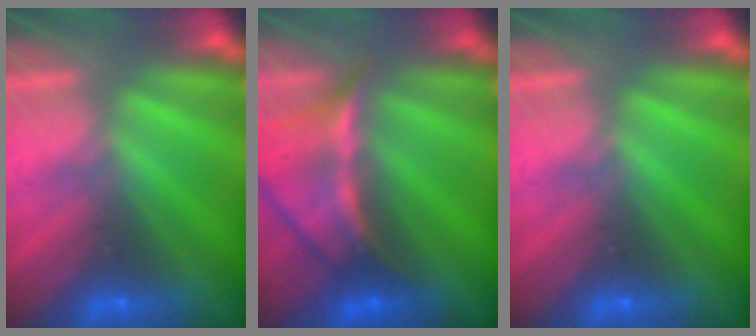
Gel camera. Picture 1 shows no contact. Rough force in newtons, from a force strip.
{"total": 5.6}
{"total": 0.0}